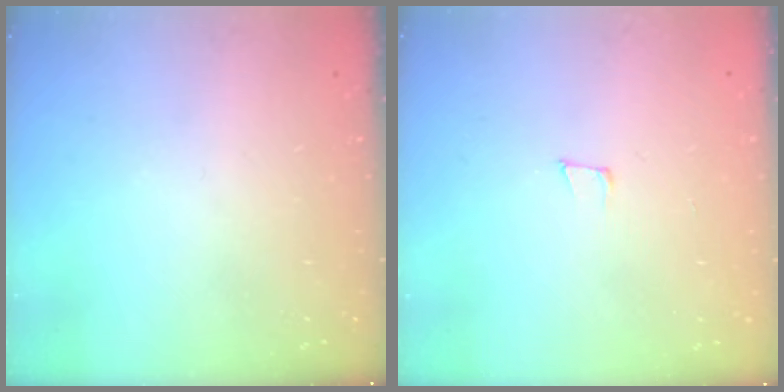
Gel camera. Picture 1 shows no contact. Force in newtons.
{"total": 5.0, "press": 4.2, "slide": 2.8}